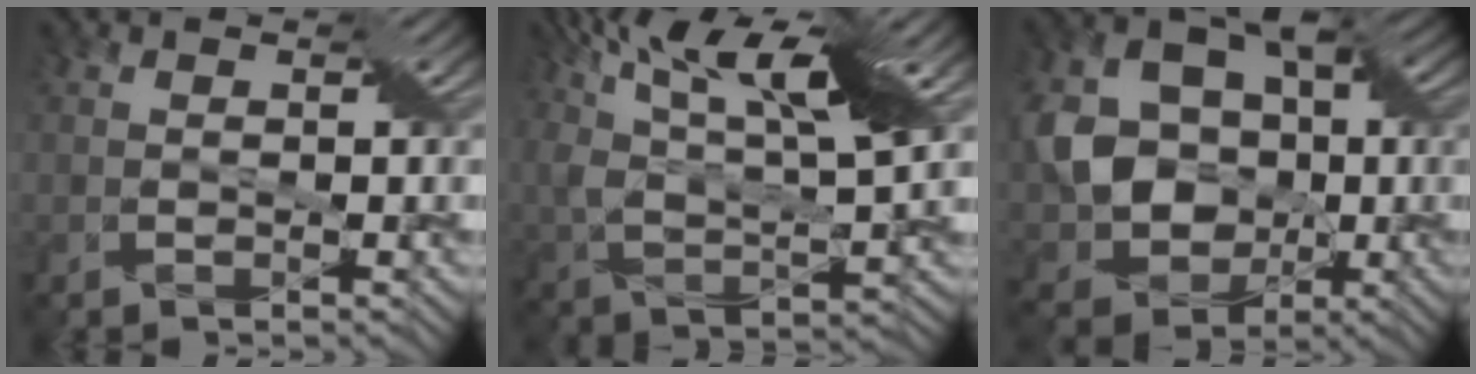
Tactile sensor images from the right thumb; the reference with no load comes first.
{"total": 15.0, "force": [7.7, 5.1, 11.8], "torque": [-0.231, 0.017, 0.122]}
{"total": 12.3, "force": [-0.8, 10.1, 7.0], "torque": [-0.164, -0.006, -0.019]}